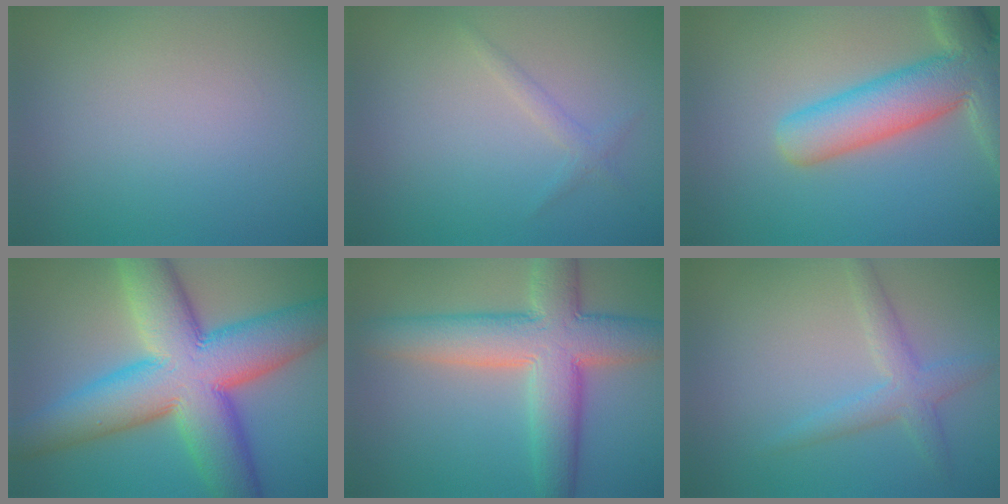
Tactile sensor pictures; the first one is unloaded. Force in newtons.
{"total": 1.1, "press": 1.1, "slide": 0.0}
{"total": 8.5, "press": 8.5, "slide": 0.9}
{"total": 14.3, "press": 14.2, "slide": 0.5}
{"total": 8.8, "press": 8.8, "slide": 0.6}
{"total": 2.6, "press": 2.6, "slide": 0.0}